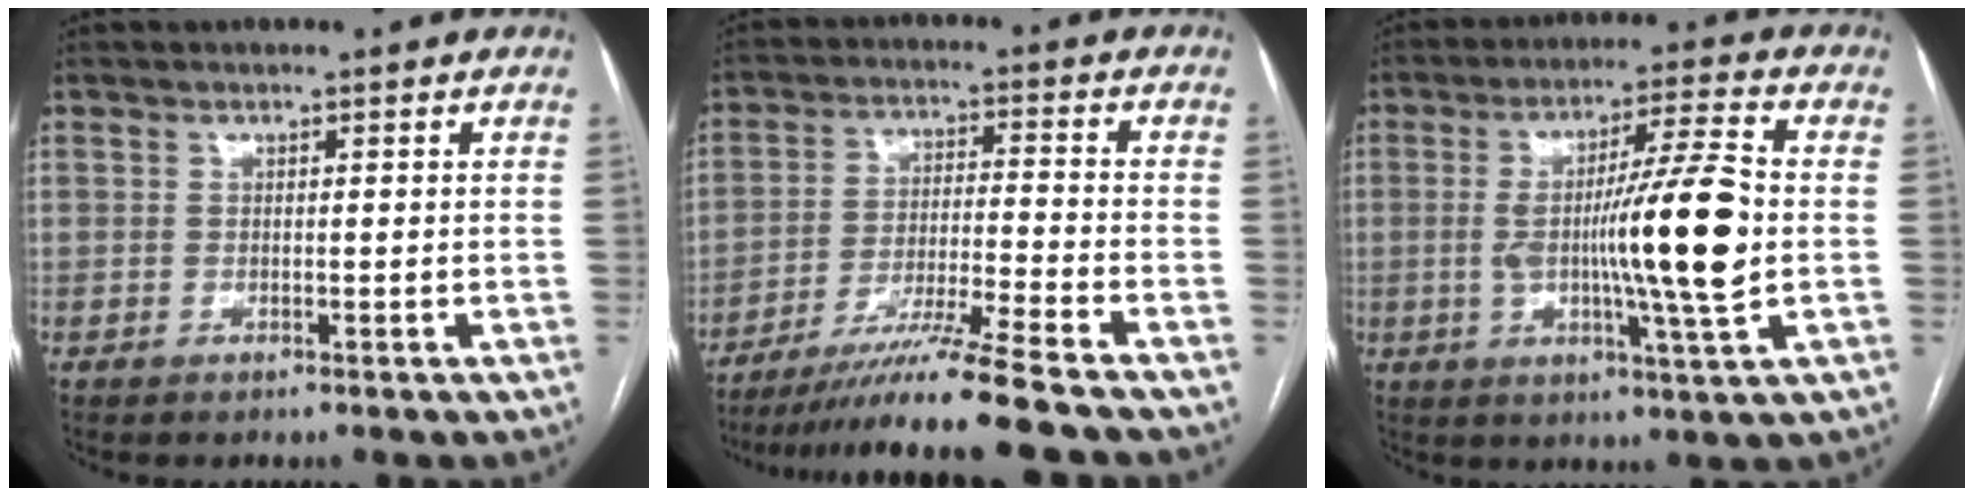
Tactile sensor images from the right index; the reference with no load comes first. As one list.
[{"total": 13.2, "force": [-11.1, -2.4, 6.8], "torque": [-0.105, -0.027, -0.185]}, {"total": 14.5, "force": [-0.7, -0.1, 14.5], "torque": [-0.249, 0.000, -0.015]}]